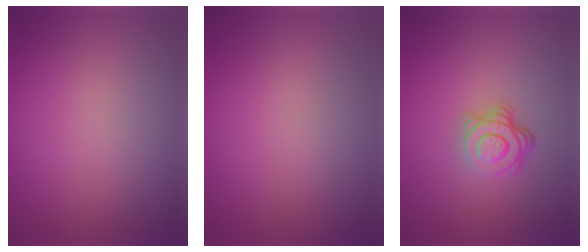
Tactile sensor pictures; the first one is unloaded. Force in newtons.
{"total": 0.0}
{"total": 4.0, "press": 2.7, "slide": 2.9}